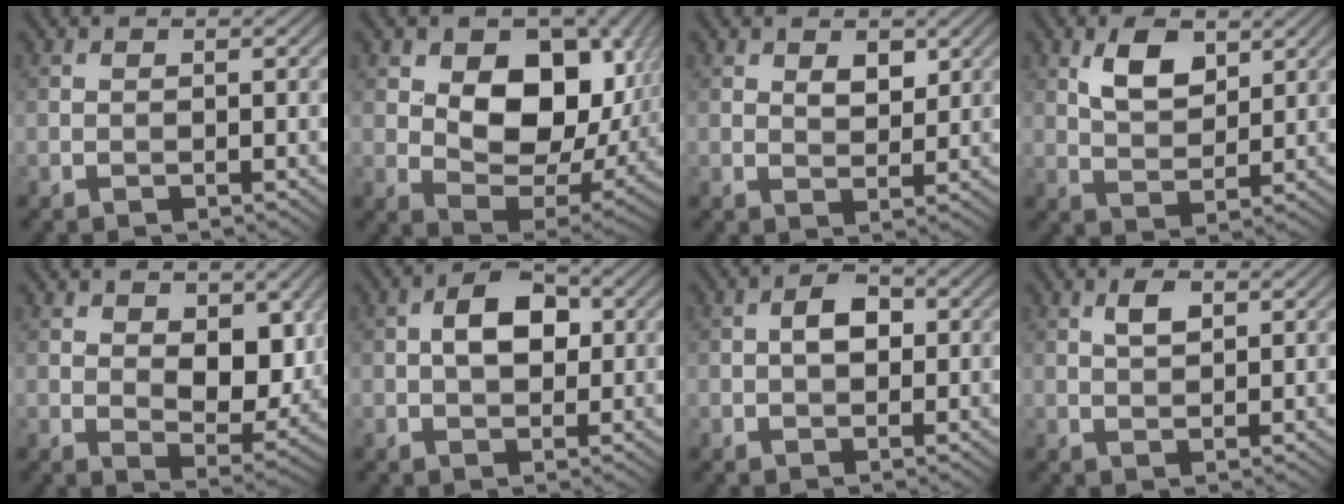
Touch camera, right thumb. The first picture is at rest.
{"total": 13.4, "force": [2.9, 9.0, 9.5], "torque": [-0.161, -0.008, 0.050]}
{"total": 3.1, "force": [1.5, 1.7, 2.1], "torque": [-0.036, -0.004, 0.028]}
{"total": 5.7, "force": [2.8, 3.1, 3.9], "torque": [-0.079, -0.004, 0.054]}
{"total": 8.8, "force": [2.1, 5.1, 6.9], "torque": [-0.111, -0.012, 0.032]}
{"total": 5.4, "force": [0.7, 3.4, 4.2], "torque": [-0.071, 0.005, 0.005]}
{"total": 3.4, "force": [0.2, 2.2, 2.6], "torque": [-0.049, 0.005, -0.002]}
{"total": 2.4, "force": [1.1, 1.1, 1.8], "torque": [-0.037, 0.002, 0.021]}